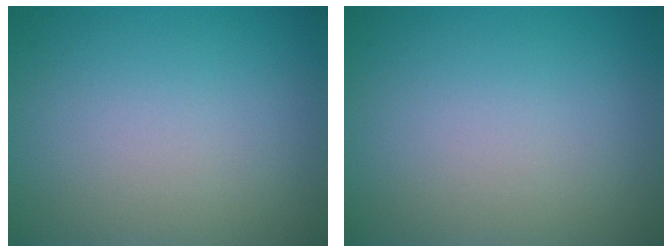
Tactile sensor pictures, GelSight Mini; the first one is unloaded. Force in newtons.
{"total": 0.0}